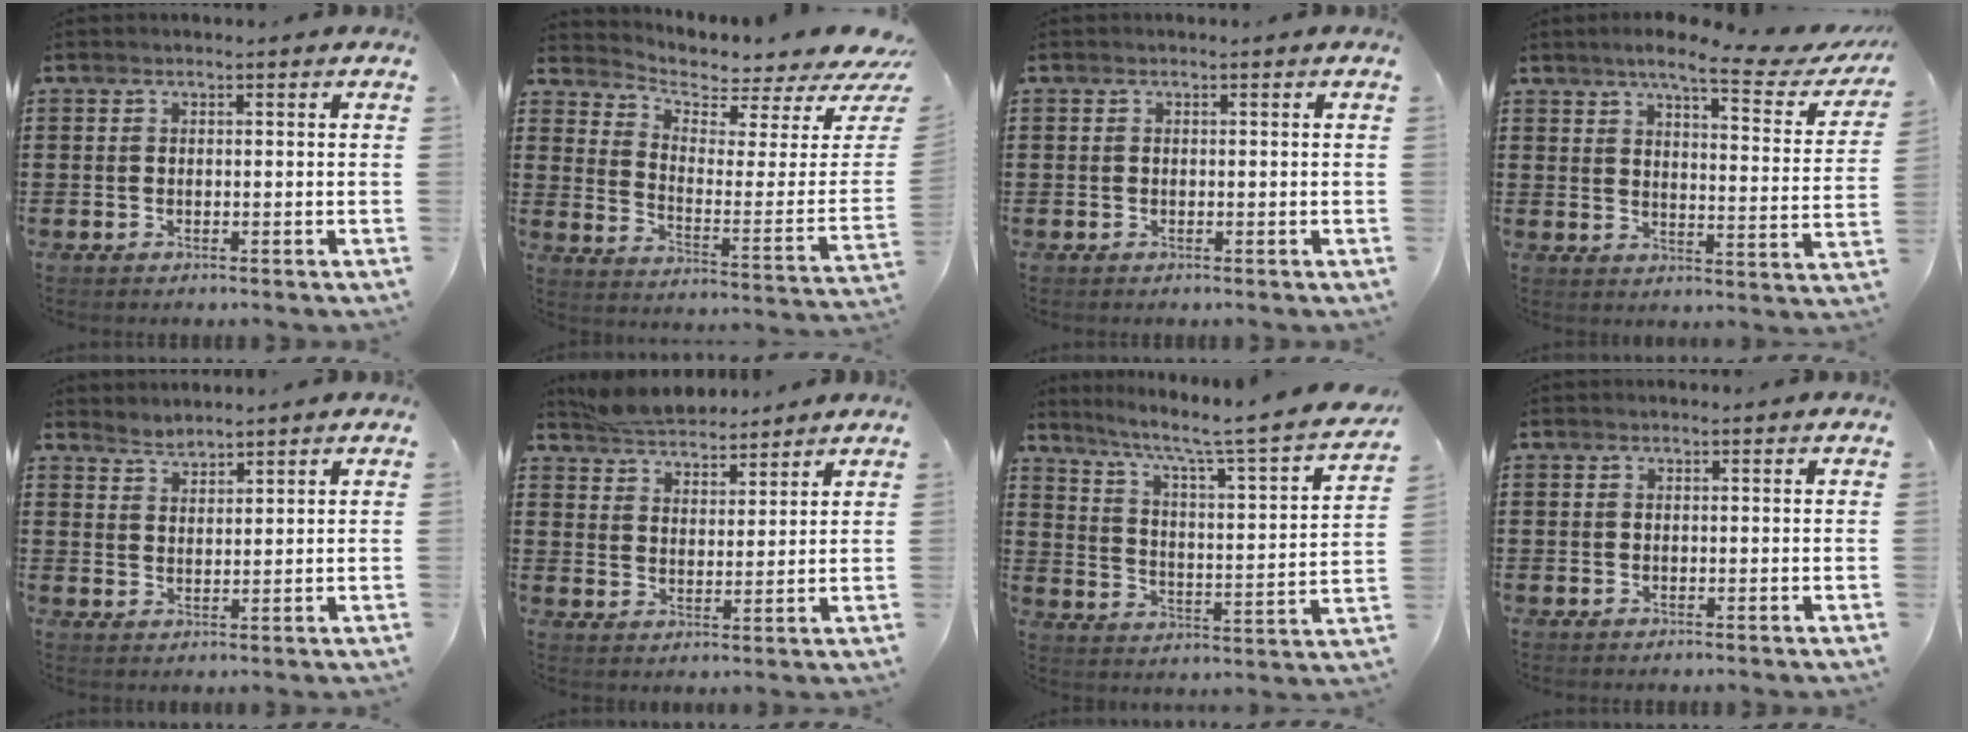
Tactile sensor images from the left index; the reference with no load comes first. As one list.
[{"total": 3.6, "force": [3.4, 0.7, 1.0], "torque": [-0.048, -0.042, 0.054]}, {"total": 0.0}, {"total": 7.8, "force": [6.1, 0.9, 4.9], "torque": [-0.090, -0.028, 0.098]}, {"total": 2.2, "force": [2.2, 0.0, -0.3], "torque": [0.000, -0.005, 0.044]}, {"total": 5.3, "force": [5.2, 0.9, 0.5], "torque": [-0.030, -0.016, 0.097]}, {"total": 5.1, "force": [3.7, -0.5, 3.4], "torque": [-0.083, -0.043, 0.050]}, {"total": 0.0}]